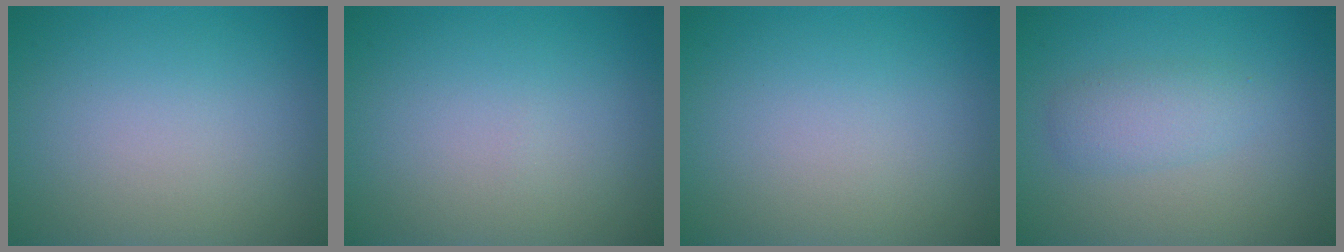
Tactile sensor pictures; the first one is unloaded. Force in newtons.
{"total": 0.0}
{"total": 0.0}
{"total": 2.3, "press": 2.3, "slide": 0.1}